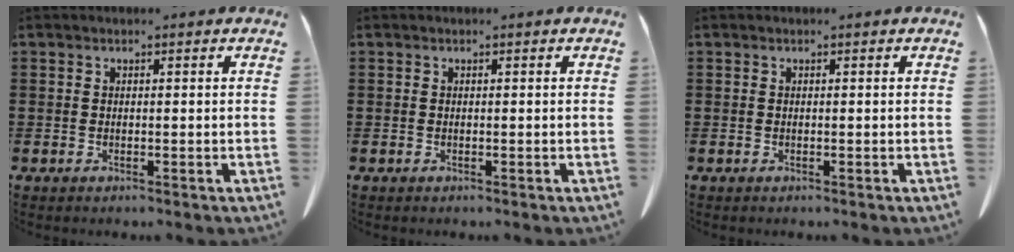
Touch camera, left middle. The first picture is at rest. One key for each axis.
{"total": 0.0}
{"total": 0.0}